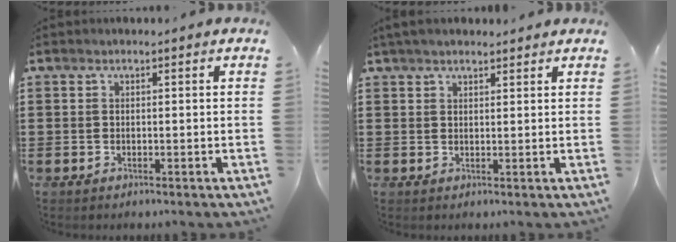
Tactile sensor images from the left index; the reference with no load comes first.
{"total": 2.3, "force": [1.9, 0.8, 1.0], "torque": [-0.023, 0.007, 0.037]}